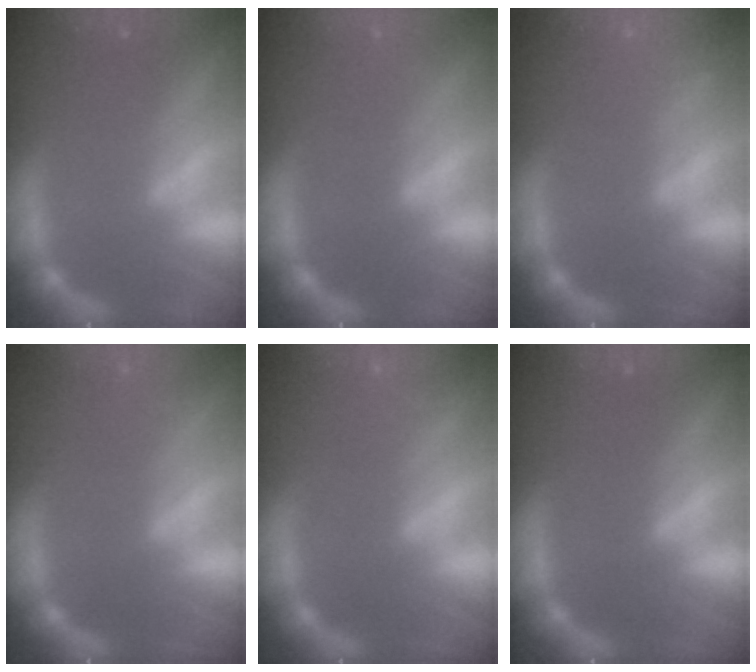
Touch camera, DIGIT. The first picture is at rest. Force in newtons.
{"total": 1.4}
{"total": 6.5}
{"total": 2.4}
{"total": 4.0}
{"total": 0.0}